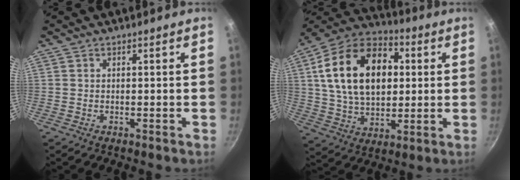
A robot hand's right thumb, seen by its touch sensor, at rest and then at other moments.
{"total": 23.1, "force": [4.4, 15.2, 16.8], "torque": [-0.266, 0.014, 0.068]}